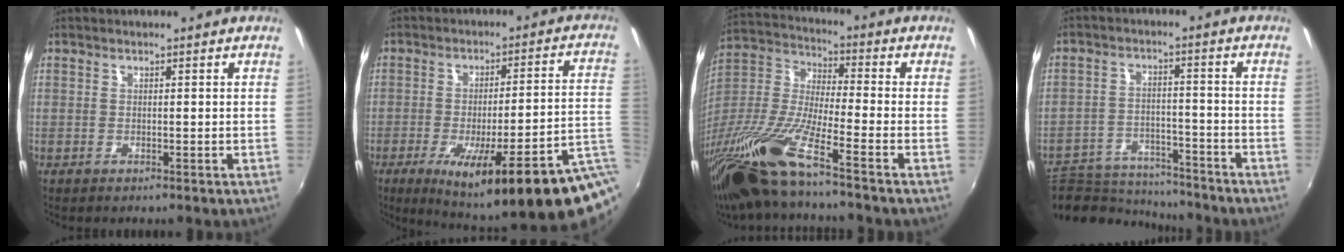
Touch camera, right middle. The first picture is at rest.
{"total": 22.4, "force": [-10.0, 1.9, 20.0], "torque": [-0.276, -0.046, -0.133]}
{"total": 18.0, "force": [-13.3, 0.1, 12.1], "torque": [-0.249, -0.038, -0.266]}
{"total": 13.1, "force": [-11.9, 4.6, 3.1], "torque": [-0.084, 0.009, -0.182]}